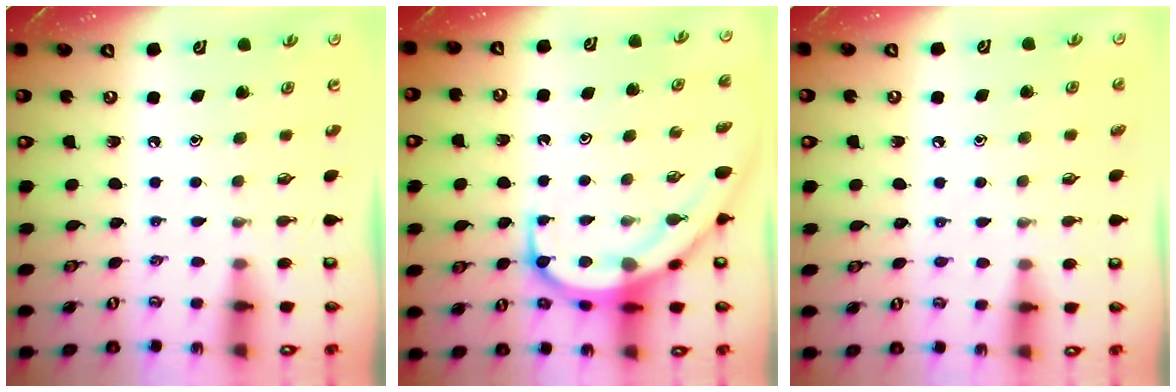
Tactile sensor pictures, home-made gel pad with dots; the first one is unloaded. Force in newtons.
{"total": 11.1, "press": 11.1, "slide": 1.0}
{"total": 4.9, "press": 4.9, "slide": 0.5}